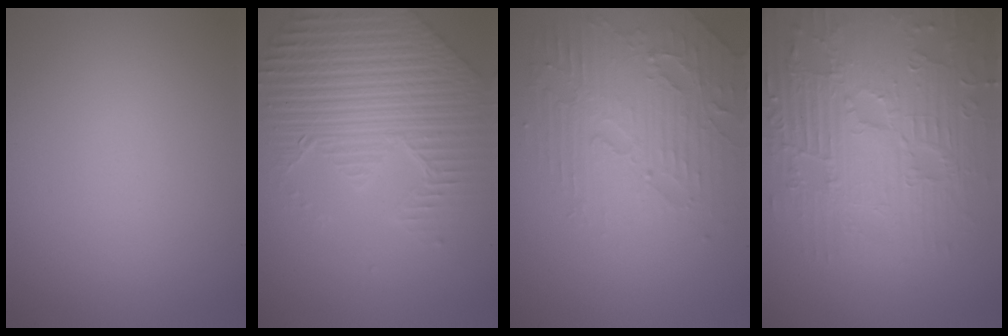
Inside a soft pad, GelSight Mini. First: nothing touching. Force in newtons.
{"total": 7.8, "press": 5.8, "slide": 5.2}
{"total": 4.4, "press": 4.1, "slide": 1.4}
{"total": 8.2, "press": 6.2, "slide": 5.4}